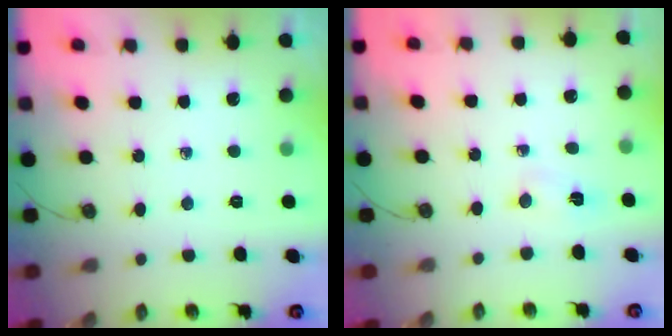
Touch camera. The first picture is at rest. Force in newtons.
{"total": 2.0, "press": 1.5, "slide": 1.3}